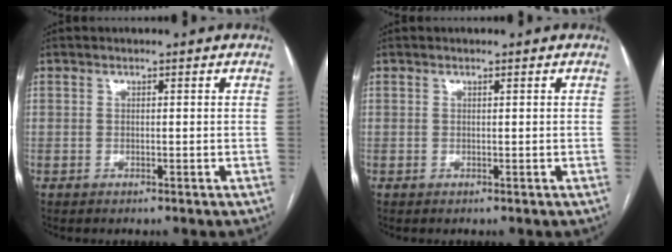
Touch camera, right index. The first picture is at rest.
{"total": 0.0}